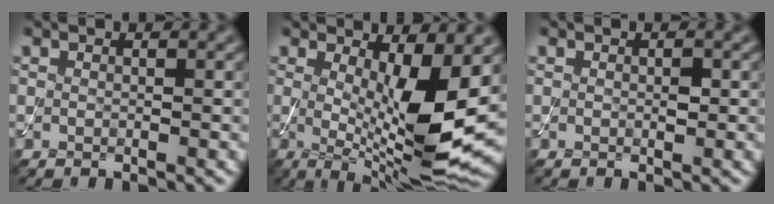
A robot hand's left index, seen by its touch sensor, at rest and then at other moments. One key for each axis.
{"total": 10.1, "fx": 0.6, "fy": 2.8, "fz": 9.6, "tx": -0.150, "ty": -0.027, "tz": 0.017}
{"total": 0.7, "fx": 0.0, "fy": 0.3, "fz": 0.6, "tx": -0.008, "ty": -0.001, "tz": 0.000}